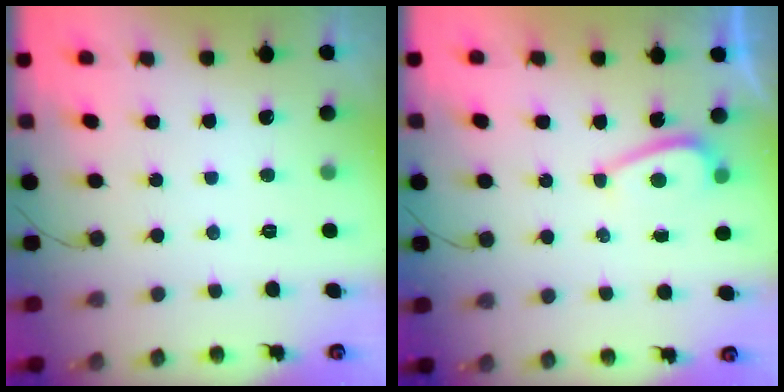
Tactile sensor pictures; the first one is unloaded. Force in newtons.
{"total": 3.4, "press": 3.4, "slide": 0.5}